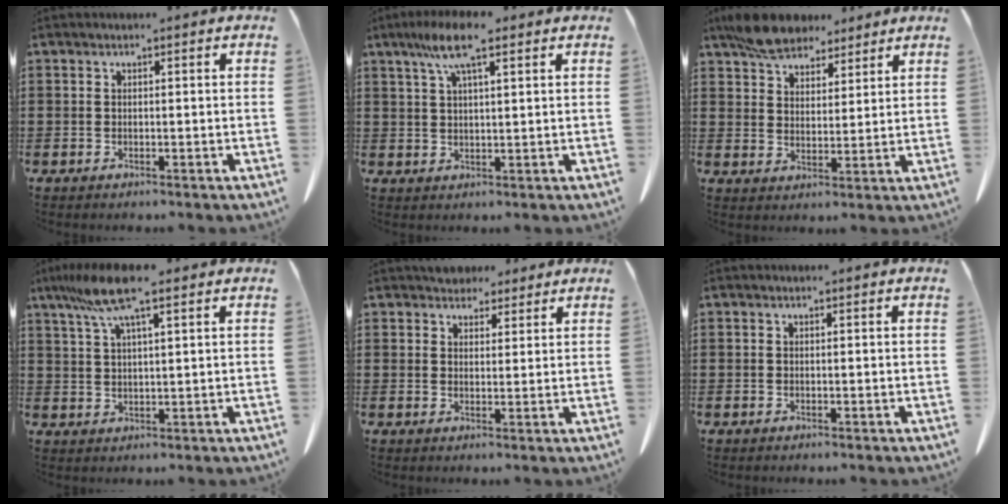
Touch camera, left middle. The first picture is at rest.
{"total": 7.6, "force": [4.3, 1.4, 6.1], "torque": [-0.126, 0.005, 0.076]}
{"total": 7.5, "force": [6.4, 3.0, 2.4], "torque": [-0.069, -0.006, 0.124]}
{"total": 9.1, "force": [5.7, 1.4, 7.0], "torque": [-0.154, -0.007, 0.099]}
{"total": 4.0, "force": [3.5, 1.8, 0.4], "torque": [-0.013, -0.004, 0.066]}
{"total": 0.0}